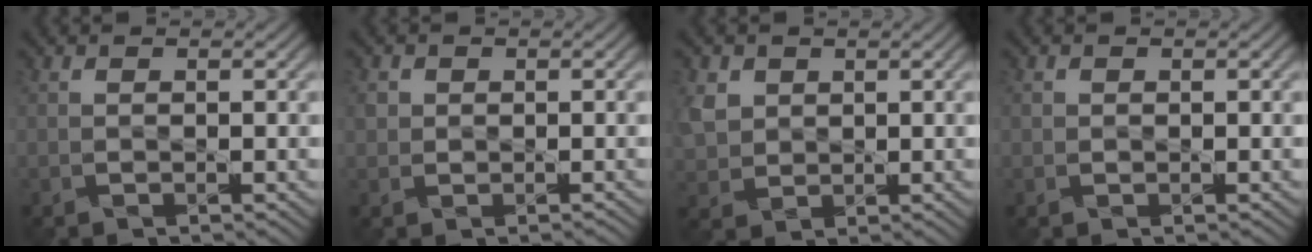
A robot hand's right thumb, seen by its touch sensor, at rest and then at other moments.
{"total": 1.3, "force": [0.7, 1.0, -0.5], "torque": [0.005, 0.010, 0.014]}
{"total": 3.2, "force": [1.8, 2.6, 0.7], "torque": [-0.036, 0.006, 0.035]}
{"total": 0.6, "force": [0.3, 0.4, -0.4], "torque": [0.010, 0.004, 0.006]}